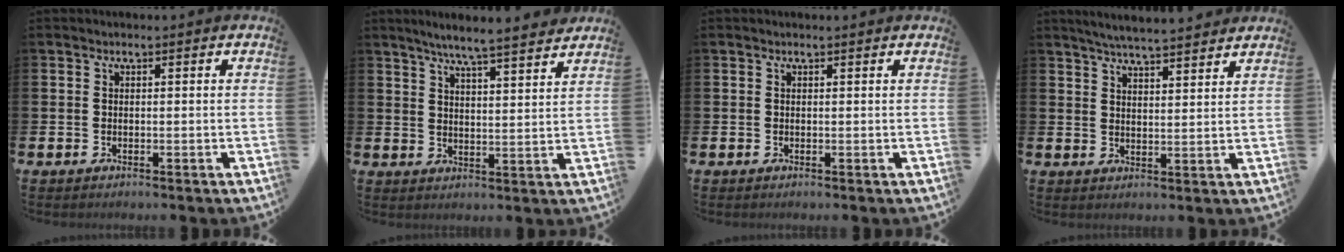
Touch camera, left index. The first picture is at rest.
{"total": 6.3, "force": [6.0, -0.3, 2.0], "torque": [-0.054, -0.034, 0.105]}
{"total": 0.0}
{"total": 5.2, "force": [5.1, -0.1, 1.0], "torque": [-0.030, -0.028, 0.092]}